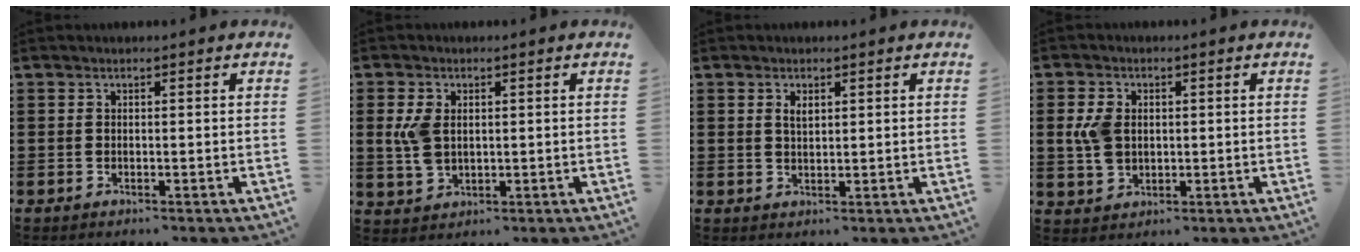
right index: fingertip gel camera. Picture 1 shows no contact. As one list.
[{"total": 4.9, "force": [0.8, 3.1, 3.8], "torque": [-0.096, 0.005, 0.010]}, {"total": 1.7, "force": [0.7, 0.7, 1.3], "torque": [-0.029, 0.004, 0.012]}, {"total": 5.0, "force": [0.5, 3.6, 3.5], "torque": [-0.098, 0.005, 0.001]}]